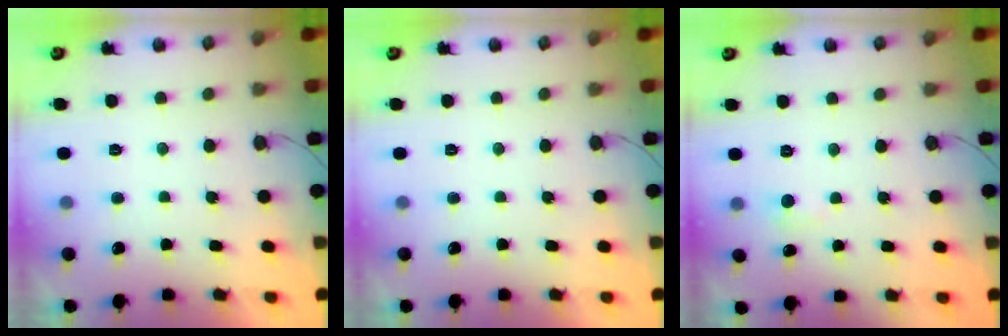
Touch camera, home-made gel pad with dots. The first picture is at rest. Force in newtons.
{"total": 0.0}
{"total": 2.8, "press": 2.7, "slide": 0.4}